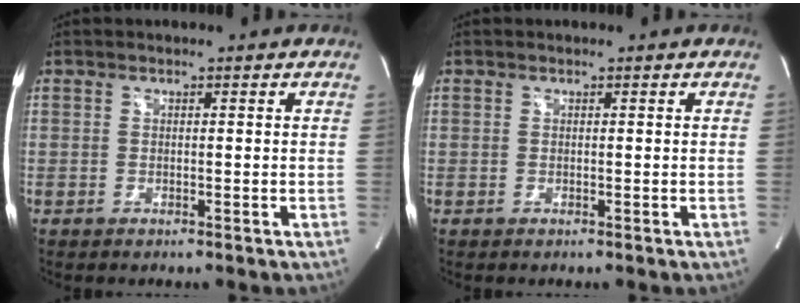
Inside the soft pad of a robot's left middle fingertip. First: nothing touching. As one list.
[{"total": 0.0}]